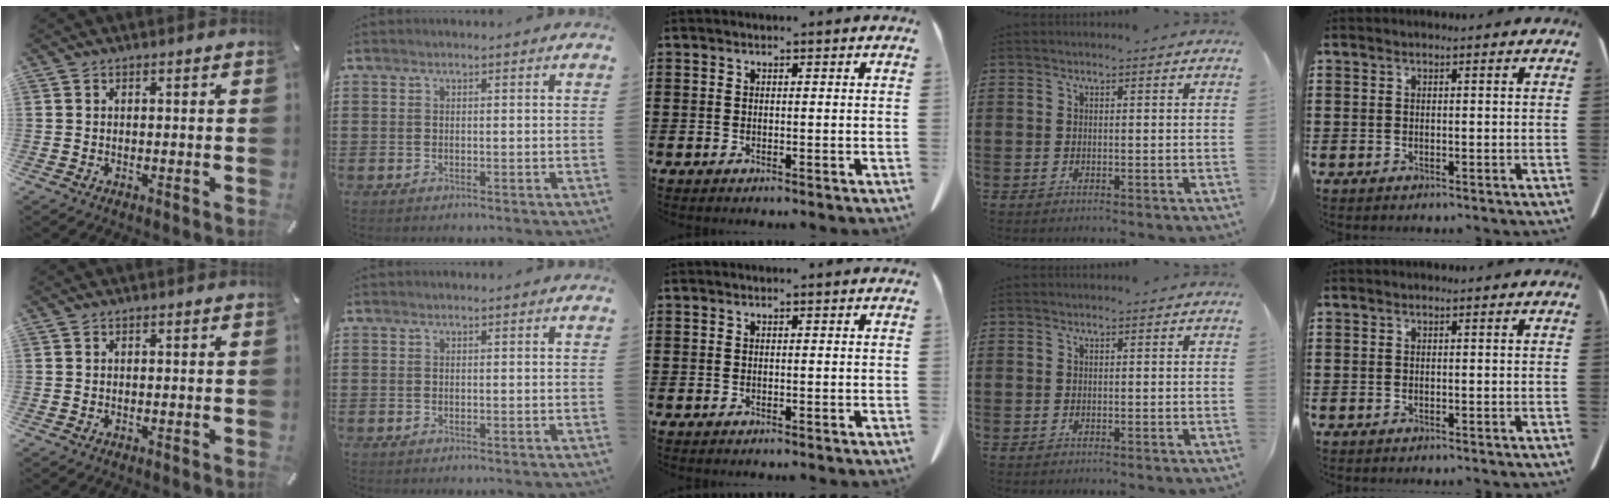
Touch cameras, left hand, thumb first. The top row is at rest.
{}